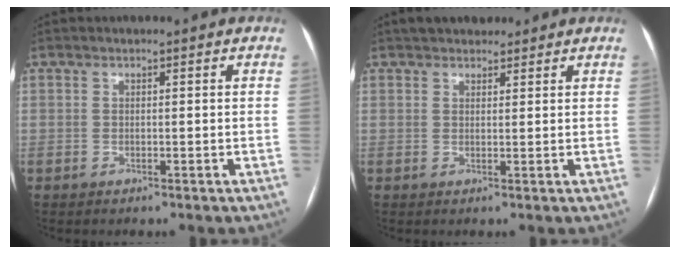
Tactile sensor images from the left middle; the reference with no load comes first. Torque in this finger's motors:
{"motor_torque": [0.28, -0.21, 0.03, 0.00]}